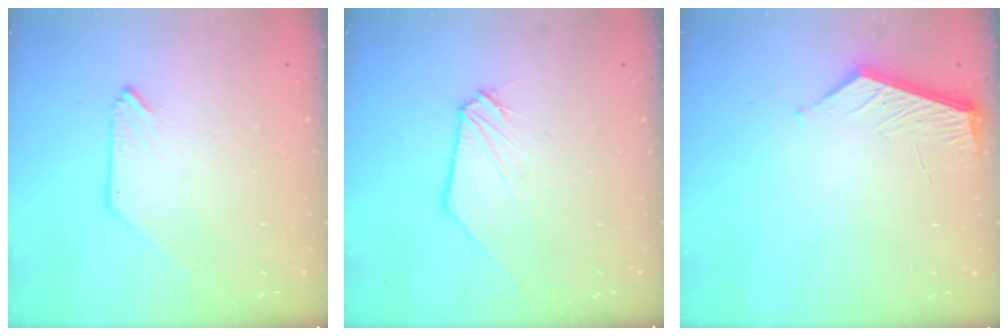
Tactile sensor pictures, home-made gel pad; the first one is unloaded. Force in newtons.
{"total": 0.0}
{"total": 4.5, "press": 4.5, "slide": 0.0}